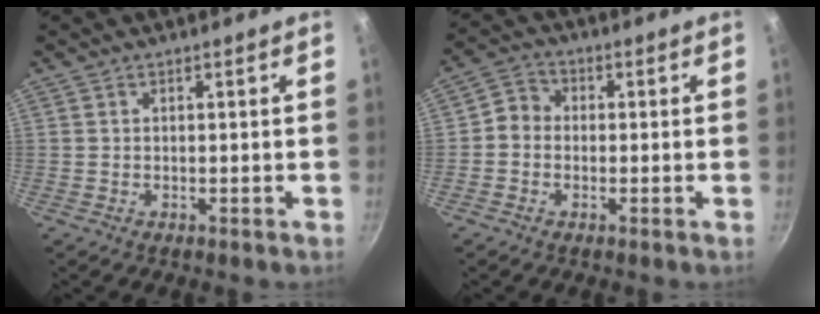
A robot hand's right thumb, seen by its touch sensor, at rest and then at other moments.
{"total": 4.7, "force": [-0.6, 4.0, 2.4], "torque": [-0.027, 0.015, -0.023]}